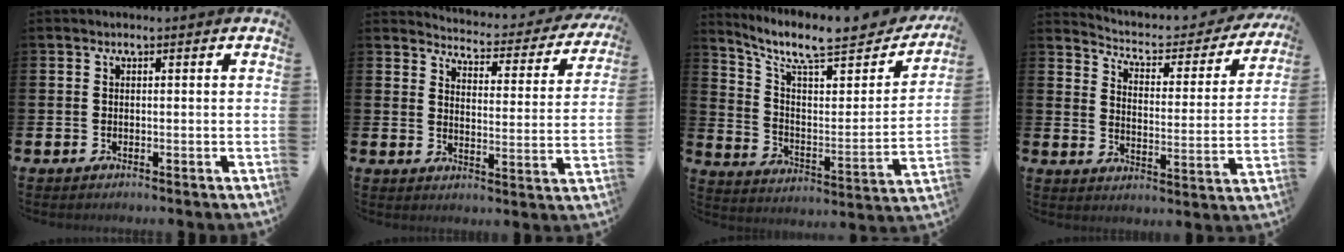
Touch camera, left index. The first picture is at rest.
{"total": 3.9, "force": [3.8, 0.7, 0.7], "torque": [-0.030, -0.040, 0.056]}
{"total": 9.6, "force": [8.2, 2.6, 4.4], "torque": [-0.100, -0.070, 0.133]}
{"total": 4.9, "force": [4.4, 1.6, 1.5], "torque": [-0.058, -0.034, 0.068]}